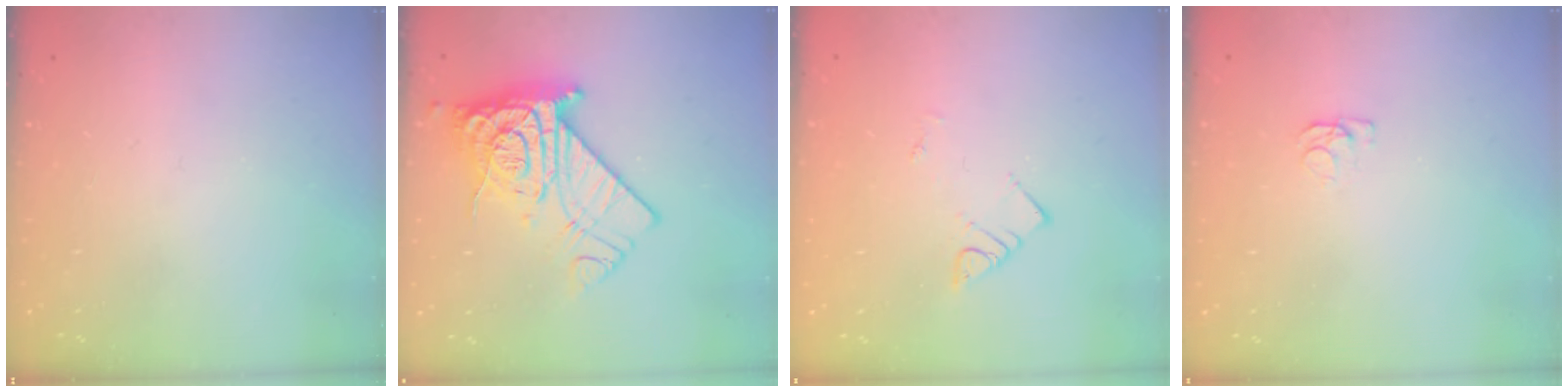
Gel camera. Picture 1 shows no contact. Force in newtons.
{"total": 12.2, "press": 12.1, "slide": 1.4}
{"total": 3.6, "press": 3.6, "slide": 0.6}
{"total": 1.2, "press": 1.1, "slide": 0.3}